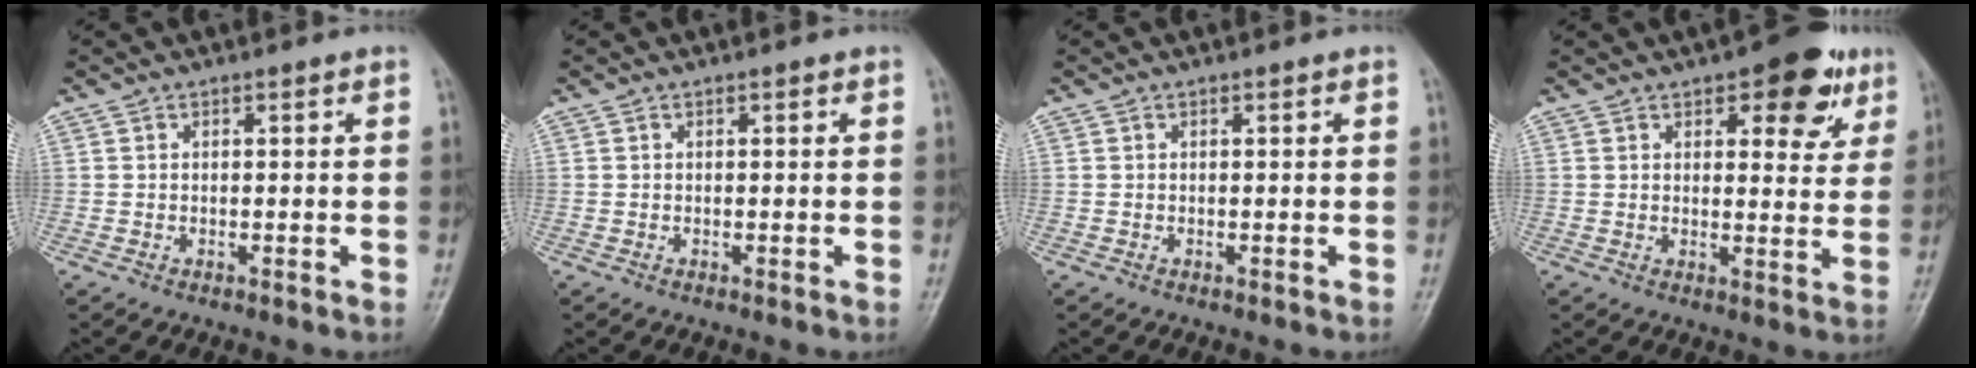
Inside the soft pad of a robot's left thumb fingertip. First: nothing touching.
{"total": 0.0}
{"total": 0.0}
{"total": 10.3, "force": [5.5, 4.7, 7.3], "torque": [-0.054, -0.019, 0.065]}